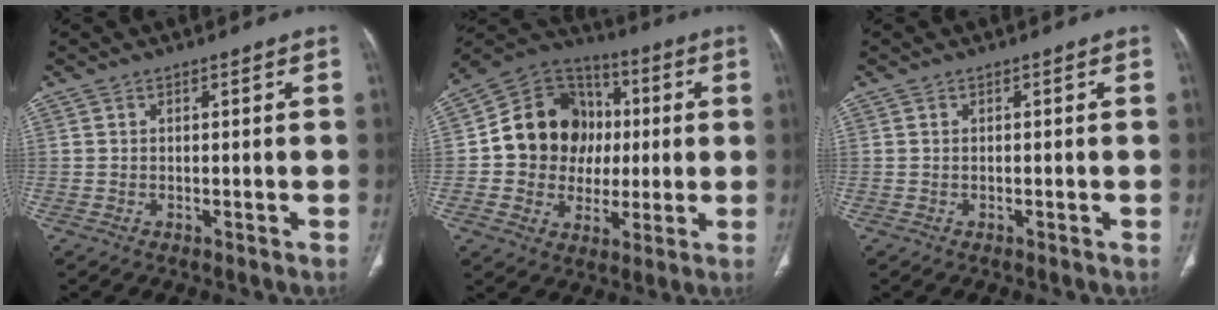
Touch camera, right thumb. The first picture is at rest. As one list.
[{"total": 17.4, "force": [1.0, 15.0, 8.6], "torque": [-0.099, 0.024, 0.019]}, {"total": 0.0}]